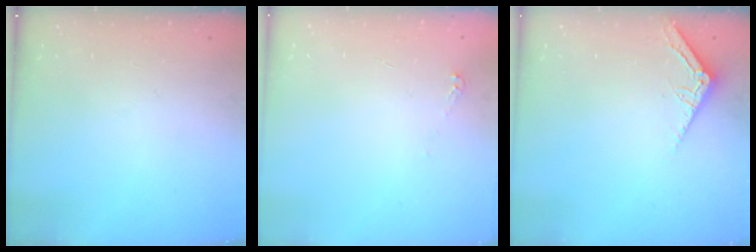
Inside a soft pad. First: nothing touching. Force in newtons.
{"total": 2.5, "press": 2.5, "slide": 0.3}
{"total": 3.2, "press": 3.2, "slide": 0.3}